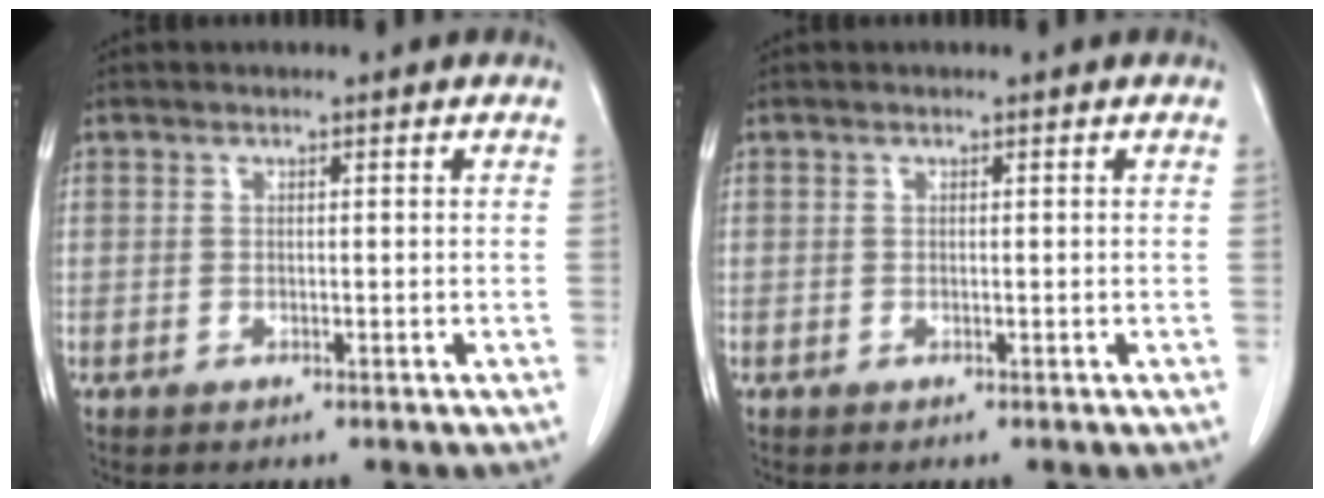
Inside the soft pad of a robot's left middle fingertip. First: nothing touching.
{"total": 0.0}